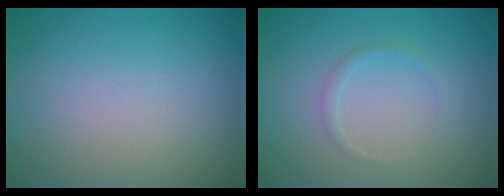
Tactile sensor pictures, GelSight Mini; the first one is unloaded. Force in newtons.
{"total": 0.9, "press": 0.9, "slide": 0.0}